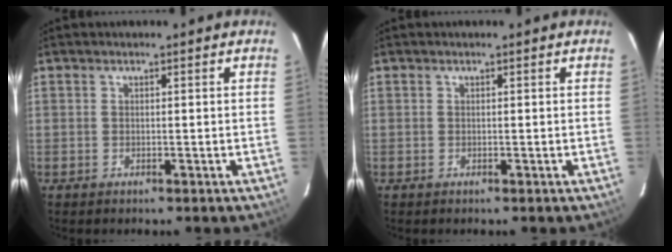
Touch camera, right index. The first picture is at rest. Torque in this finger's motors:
{"motor_torque": [0.58, 0.45, -0.02, 0.00]}